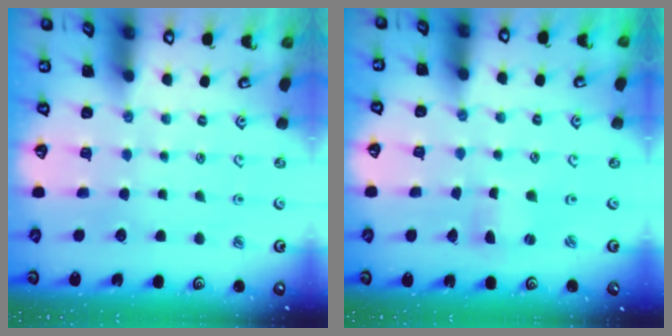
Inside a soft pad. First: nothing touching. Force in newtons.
{"total": 0.0}